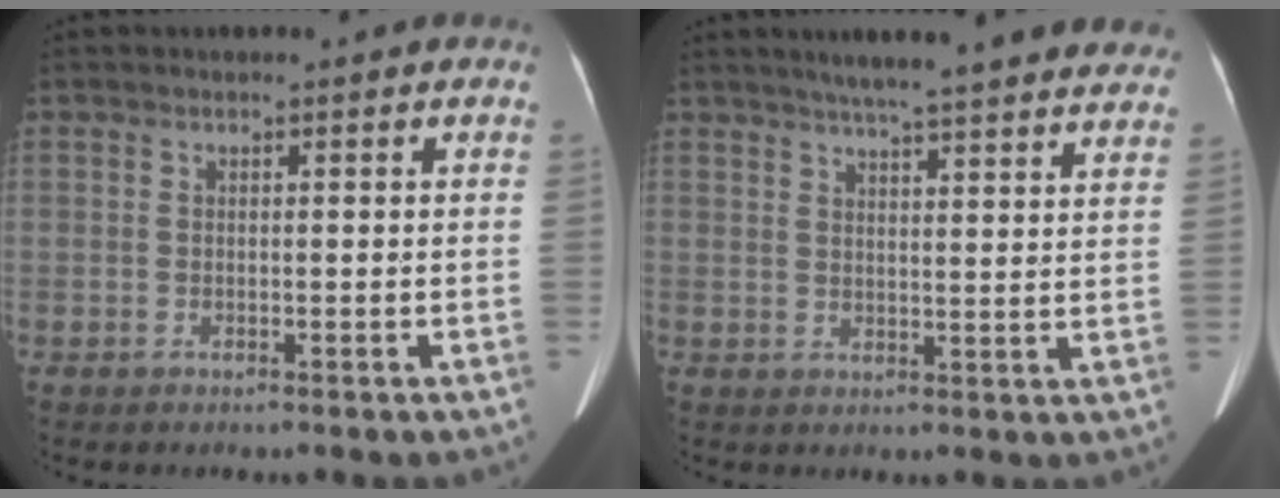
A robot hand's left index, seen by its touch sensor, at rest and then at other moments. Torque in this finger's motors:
{"motor_torque": [0.59, -0.66, 0.25, 0.12]}